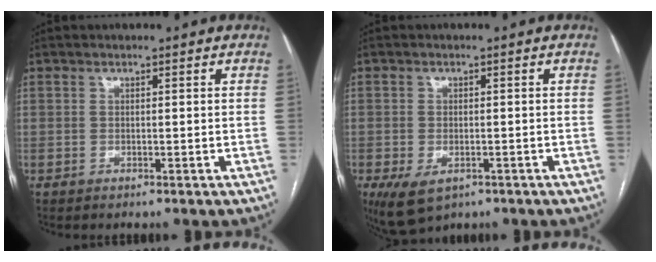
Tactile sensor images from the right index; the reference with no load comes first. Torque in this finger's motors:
{"motor_torque": [1.07, -1.08, 0.06, 0.01]}